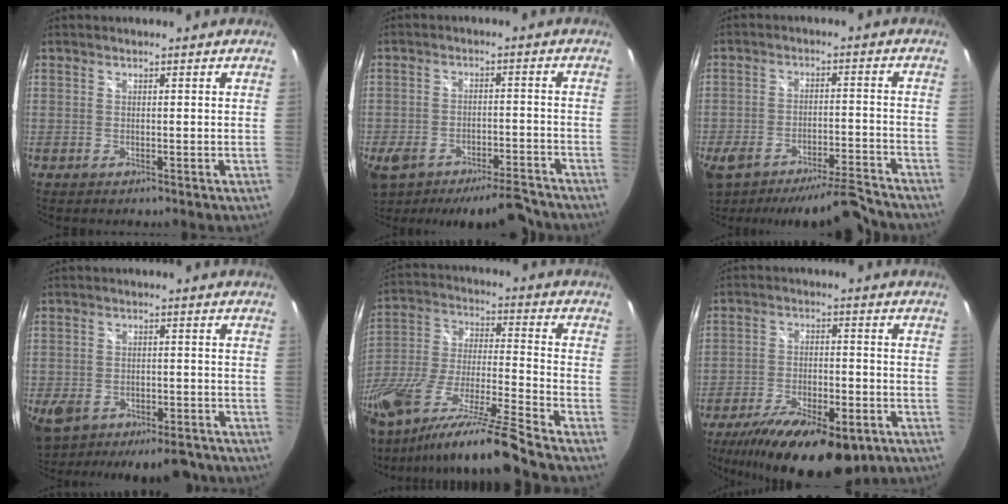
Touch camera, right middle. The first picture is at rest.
{"total": 14.4, "force": [-10.9, 5.8, 7.4], "torque": [-0.169, -0.020, -0.157]}
{"total": 14.7, "force": [-12.6, 3.6, 6.7], "torque": [-0.141, -0.019, -0.185]}
{"total": 14.6, "force": [-9.2, 8.1, 8.0], "torque": [-0.191, -0.019, -0.132]}
{"total": 22.8, "force": [-17.1, 0.1, 15.0], "torque": [-0.275, -0.064, -0.308]}
{"total": 20.5, "force": [-13.5, 7.6, 13.4], "torque": [-0.252, -0.044, -0.203]}